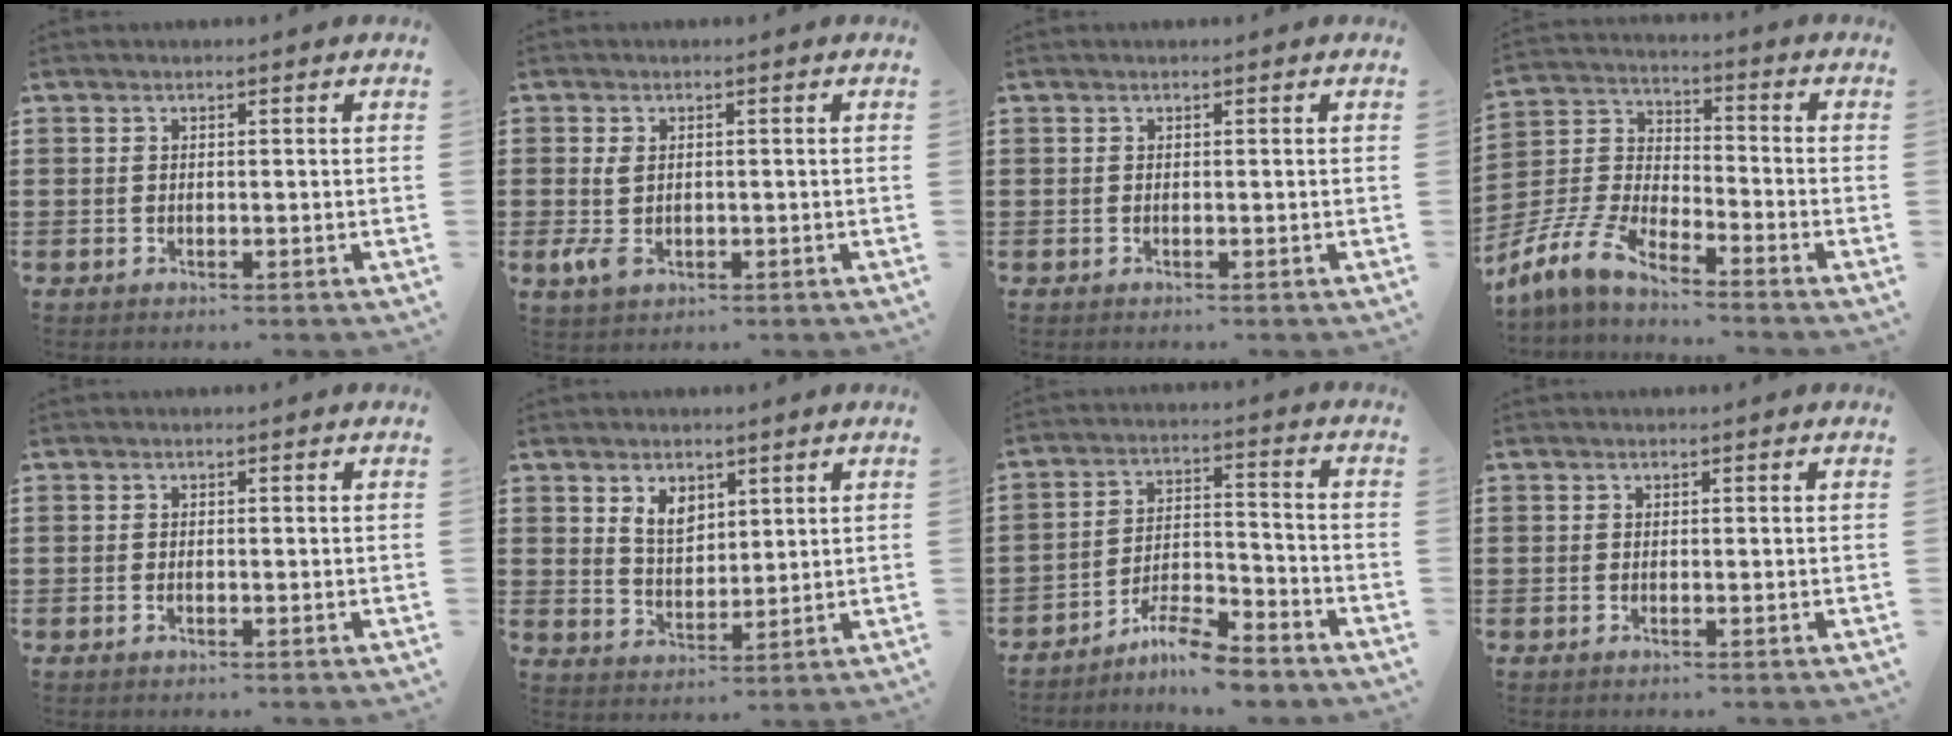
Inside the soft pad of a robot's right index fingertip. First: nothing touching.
{"total": 3.4, "force": [-0.3, 2.0, 2.7], "torque": [-0.074, -0.005, -0.009]}
{"total": 0.0}
{"total": 7.6, "force": [-6.6, 1.6, 3.3], "torque": [-0.104, -0.010, -0.140]}
{"total": 0.5, "force": [-0.3, 0.3, 0.3], "torque": [-0.007, -0.004, -0.006]}
{"total": 4.4, "force": [2.6, 2.8, 2.2], "torque": [-0.054, 0.010, 0.048]}
{"total": 7.3, "force": [-6.6, 1.0, 3.0], "torque": [-0.059, 0.010, -0.127]}
{"total": 0.0}